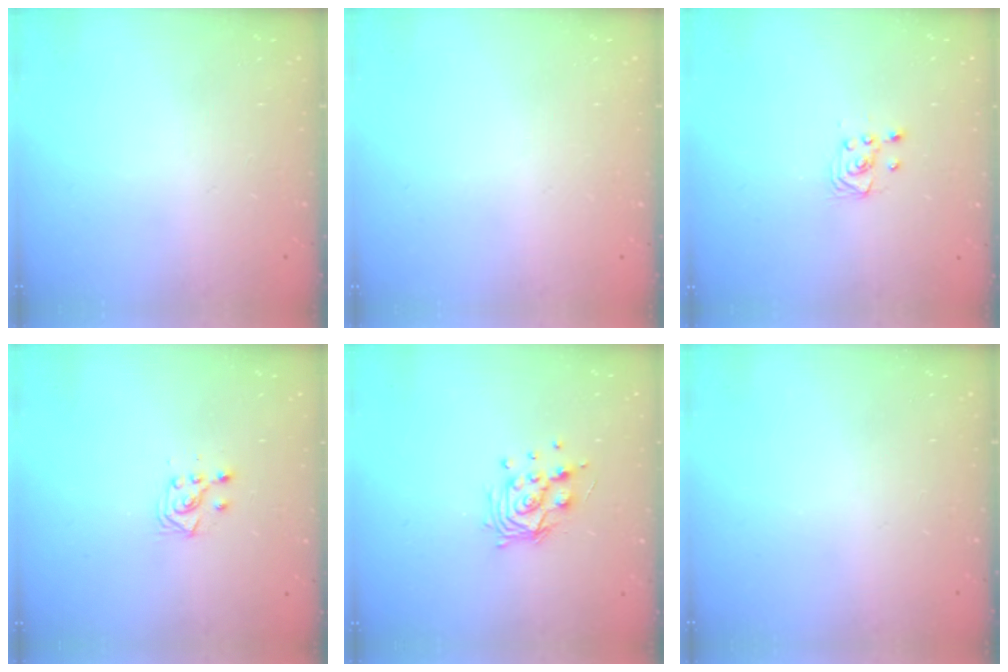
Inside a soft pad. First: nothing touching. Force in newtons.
{"total": 0.0}
{"total": 2.5, "press": 2.2, "slide": 1.1}
{"total": 3.7, "press": 3.6, "slide": 0.9}
{"total": 10.5, "press": 10.5, "slide": 0.6}
{"total": 0.0}